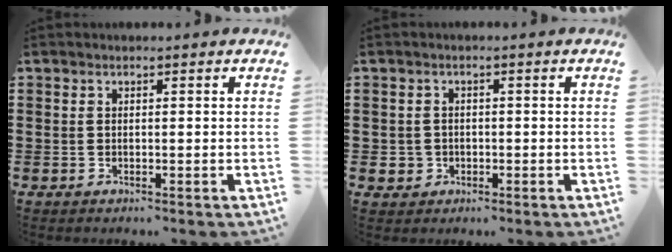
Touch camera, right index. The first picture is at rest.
{"total": 1.8, "force": [-0.5, 1.7, 0.2], "torque": [-0.010, 0.004, -0.014]}